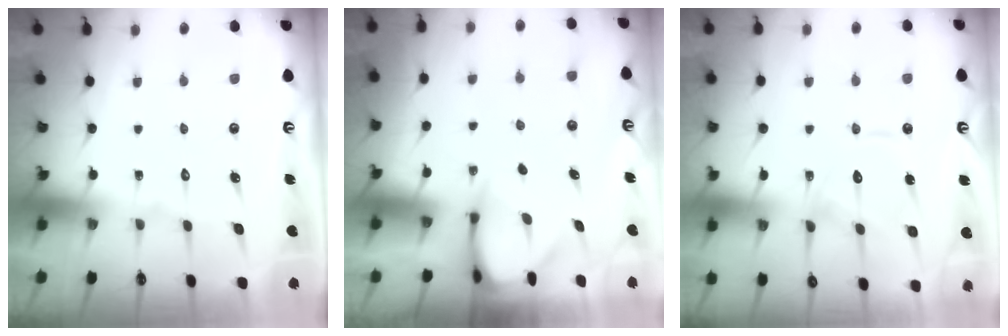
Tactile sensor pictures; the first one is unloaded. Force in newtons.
{"total": 3.8, "press": 3.8, "slide": 0.2}
{"total": 12.5, "press": 12.4, "slide": 1.3}